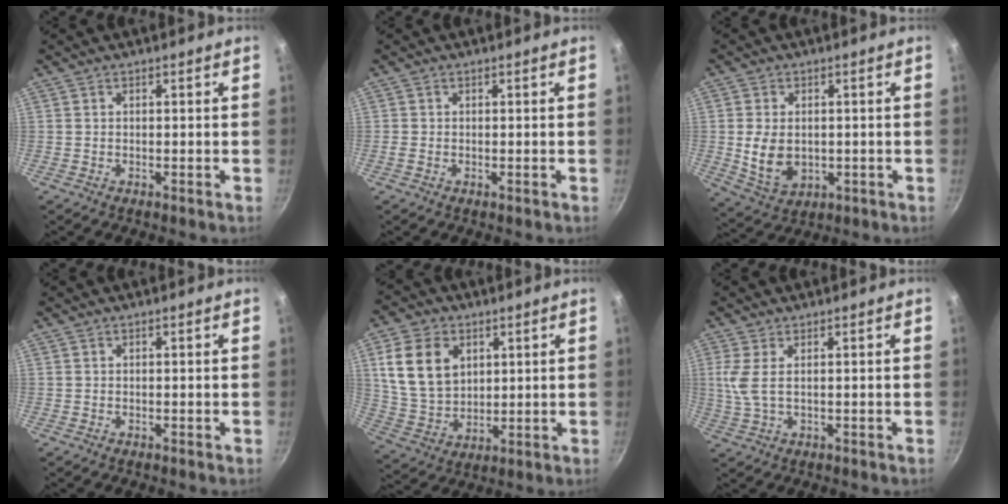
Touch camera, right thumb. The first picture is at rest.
{"total": 0.8, "force": [-0.3, 0.5, 0.6], "torque": [-0.011, 0.002, -0.008]}
{"total": 8.6, "force": [-0.3, 6.1, 6.1], "torque": [-0.106, -0.006, 0.011]}
{"total": 0.0}
{"total": 13.4, "force": [4.4, 9.7, 8.1], "torque": [-0.134, -0.014, 0.093]}
{"total": 4.7, "force": [1.0, 1.8, 4.3], "torque": [-0.101, -0.001, 0.024]}